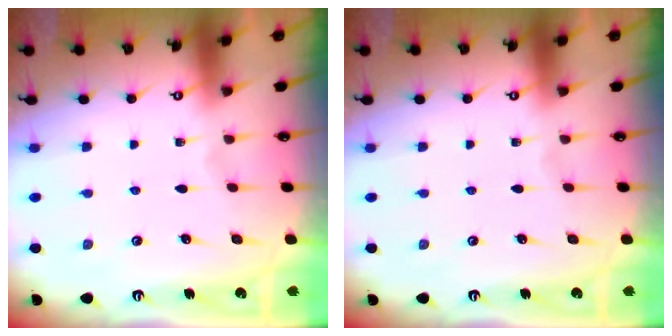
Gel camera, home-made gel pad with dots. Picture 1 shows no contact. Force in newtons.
{"total": 0.0}